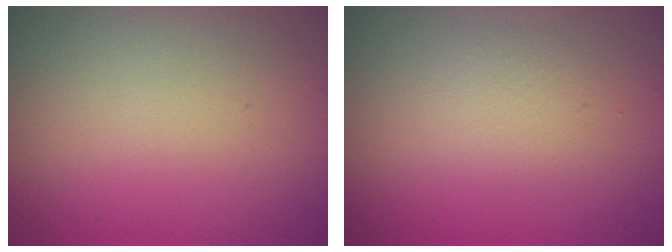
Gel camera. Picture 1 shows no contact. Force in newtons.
{"total": 1.9, "press": 1.9, "slide": 0.1}